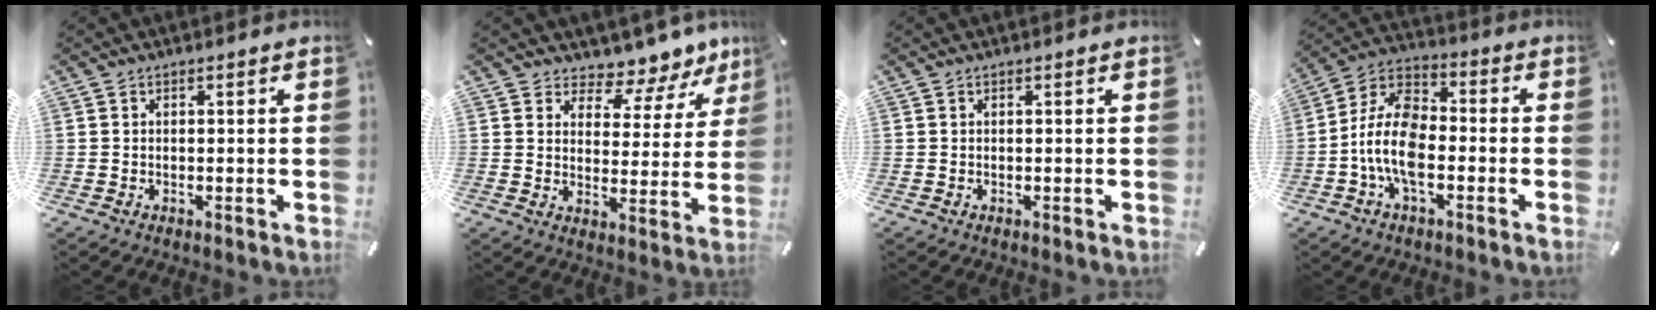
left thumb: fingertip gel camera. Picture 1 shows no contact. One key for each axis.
{"total": 7.8, "fx": 6.6, "fy": 3.8, "fz": 1.7, "tx": -0.023, "ty": -0.070, "tz": 0.114}
{"total": 0.0}
{"total": 12.4, "fx": -4.0, "fy": 7.1, "fz": 9.4, "tx": -0.203, "ty": 0.011, "tz": -0.076}